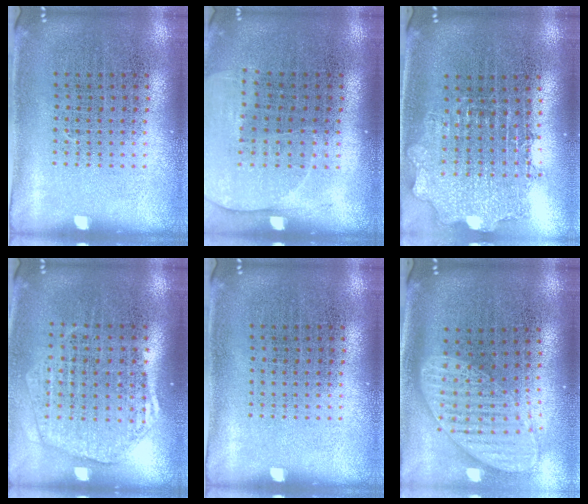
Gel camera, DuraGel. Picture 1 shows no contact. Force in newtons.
{"total": 1.4, "press": 1.3, "slide": 0.5}
{"total": 1.8, "press": 1.4, "slide": 1.0}
{"total": 1.9, "press": 1.7, "slide": 0.8}
{"total": 0.0}
{"total": 2.0, "press": 1.5, "slide": 1.2}